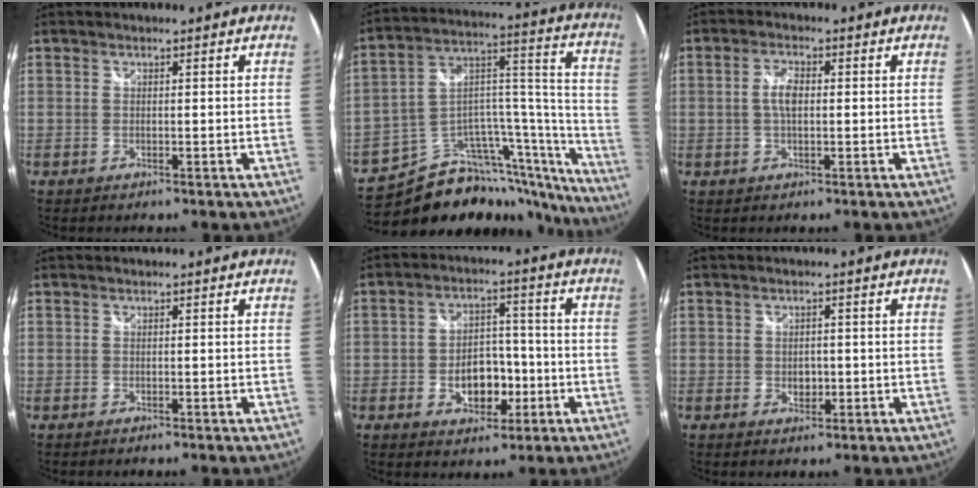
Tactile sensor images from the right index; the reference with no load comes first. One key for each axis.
{"total": 24.9, "fx": -19.0, "fy": 11.0, "fz": 11.8, "tx": -0.152, "ty": 0.068, "tz": -0.281}
{"total": 3.7, "fx": 0.2, "fy": 1.6, "fz": 3.3, "tx": -0.067, "ty": 0.010, "tz": 0.005}
{"total": 0.0}
{"total": 8.9, "fx": -2.9, "fy": 5.9, "fz": 6.0, "tx": -0.110, "ty": 0.014, "tz": -0.034}
{"total": 2.5, "fx": -0.4, "fy": 2.0, "fz": 1.4, "tx": -0.022, "ty": 0.001, "tz": -0.006}